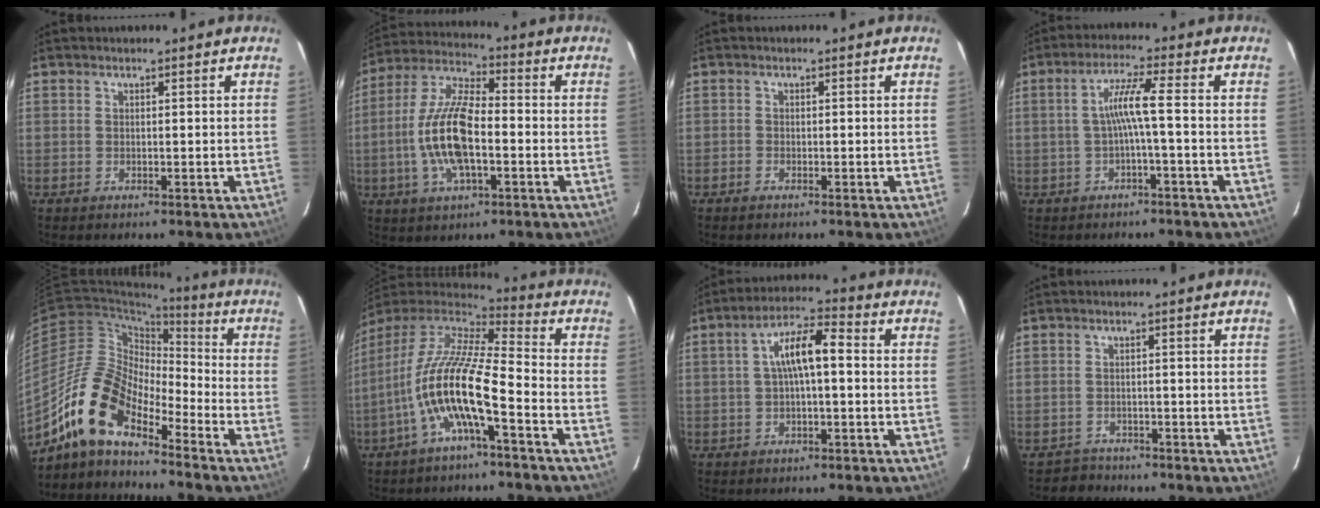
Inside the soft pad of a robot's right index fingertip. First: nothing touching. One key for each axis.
{"total": 14.2, "fx": -2.8, "fy": 5.2, "fz": 12.9, "tx": -0.268, "ty": 0.003, "tz": -0.057}
{"total": 0.9, "fx": -0.7, "fy": 0.4, "fz": 0.2, "tx": -0.006, "ty": 0.001, "tz": -0.016}
{"total": 4.9, "fx": -1.2, "fy": -0.7, "fz": 4.7, "tx": -0.100, "ty": 0.006, "tz": -0.017}
{"total": 13.4, "fx": -10.0, "fy": 4.8, "fz": 7.5, "tx": -0.132, "ty": 0.015, "tz": -0.207}
{"total": 15.1, "fx": -5.7, "fy": 3.0, "fz": 13.7, "tx": -0.254, "ty": -0.011, "tz": -0.115}
{"total": 7.8, "fx": 0.3, "fy": 2.3, "fz": 7.4, "tx": -0.136, "ty": 0.023, "tz": 0.006}
{"total": 3.0, "fx": -2.1, "fy": 1.9, "fz": -0.8, "tx": 0.009, "ty": 0.016, "tz": -0.037}